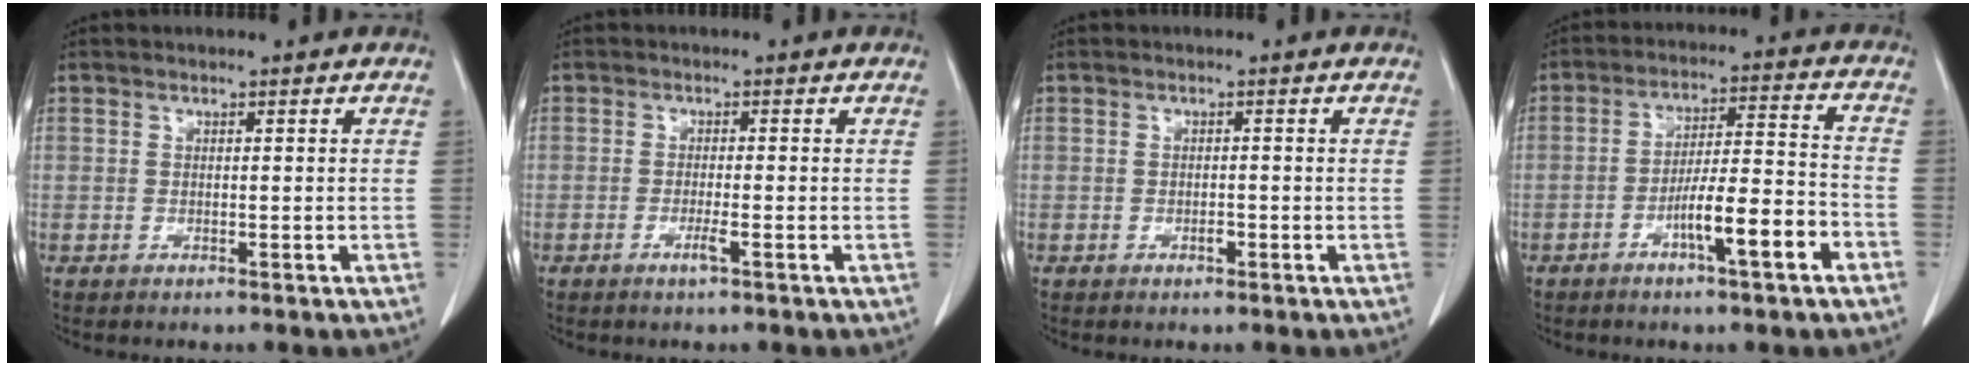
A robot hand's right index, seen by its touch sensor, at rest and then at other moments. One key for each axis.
{"total": 1.8, "fx": -0.9, "fy": -0.2, "fz": 1.6, "tx": -0.032, "ty": -0.004, "tz": -0.016}
{"total": 0.8, "fx": -0.4, "fy": 0.4, "fz": 0.6, "tx": -0.011, "ty": 0.000, "tz": -0.005}
{"total": 9.9, "fx": -4.8, "fy": 0.6, "fz": 8.7, "tx": -0.143, "ty": 0.011, "tz": -0.077}